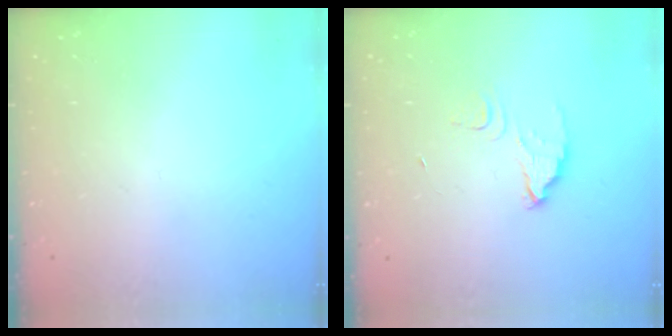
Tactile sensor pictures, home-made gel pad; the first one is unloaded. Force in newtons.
{"total": 3.1, "press": 3.1, "slide": 0.3}